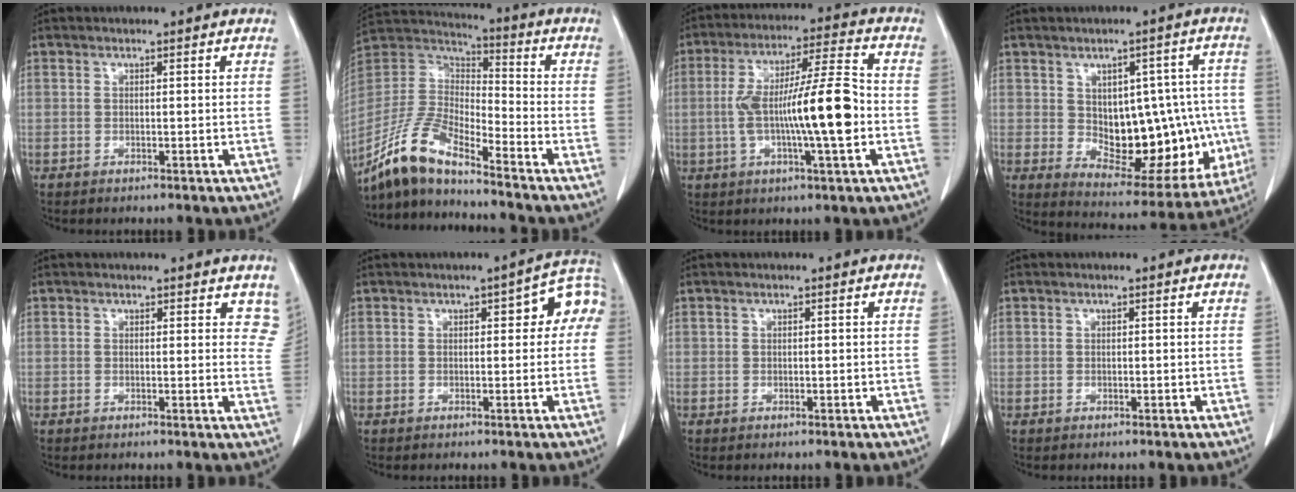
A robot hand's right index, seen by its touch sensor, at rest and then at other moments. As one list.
[{"total": 13.3, "force": [-11.0, 2.3, 7.2], "torque": [-0.158, 0.002, -0.214]}, {"total": 14.1, "force": [-1.9, 1.2, 13.9], "torque": [-0.245, 0.011, -0.032]}, {"total": 16.9, "force": [-0.8, 9.0, 14.2], "torque": [-0.179, 0.021, 0.021]}, {"total": 4.7, "force": [3.9, 2.1, 1.6], "torque": [0.005, -0.011, 0.029]}, {"total": 6.5, "force": [1.4, 2.5, 5.8], "torque": [-0.061, 0.032, 0.011]}, {"total": 0.0}, {"total": 0.0}]